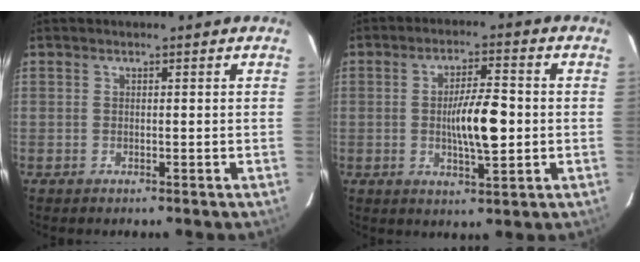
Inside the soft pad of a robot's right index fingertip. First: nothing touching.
{"total": 8.2, "force": [-0.6, 1.6, 8.0], "torque": [-0.141, 0.002, -0.009]}